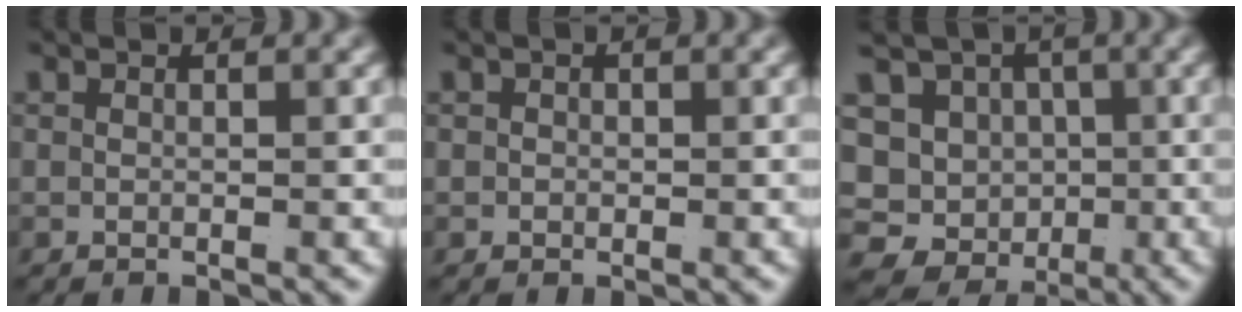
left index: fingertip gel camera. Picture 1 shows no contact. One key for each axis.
{"total": 0.6, "fx": -0.2, "fy": 0.5, "fz": 0.1, "tx": -0.005, "ty": -0.007, "tz": 0.001}
{"total": 16.4, "fx": -4.2, "fy": 14.7, "fz": 5.9, "tx": -0.151, "ty": -0.073, "tz": -0.068}